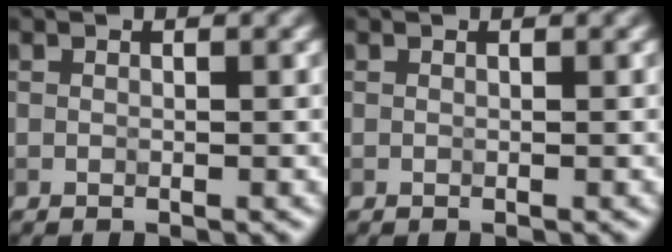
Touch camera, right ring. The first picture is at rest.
{"total": 0.0}